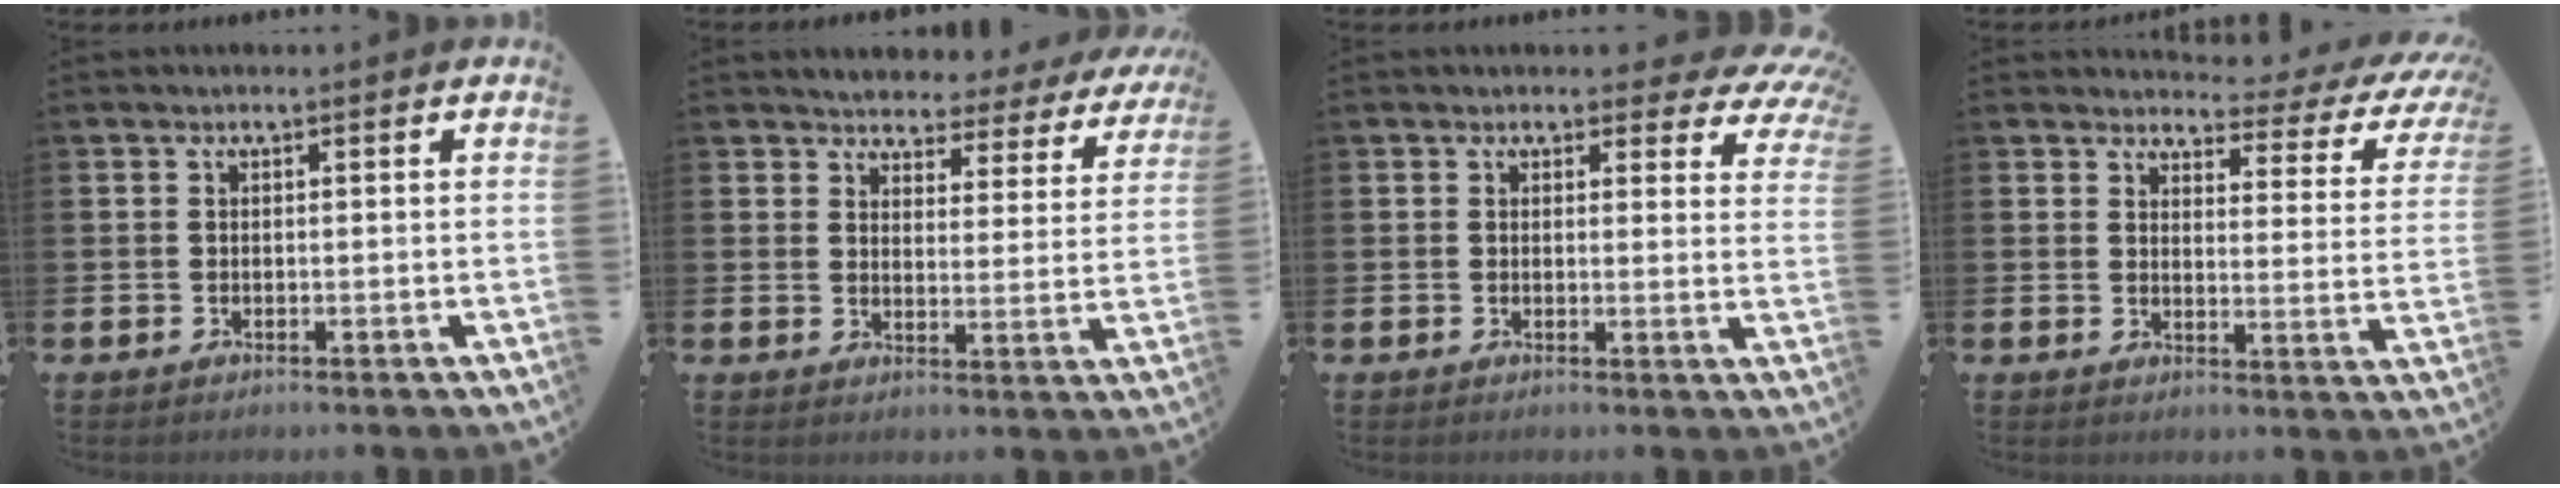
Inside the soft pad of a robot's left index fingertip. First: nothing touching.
{"total": 3.1, "force": [3.1, 0.8, 0.1], "torque": [-0.019, -0.031, 0.046]}
{"total": 2.5, "force": [1.9, 1.3, 0.8], "torque": [-0.007, -0.014, 0.028]}
{"total": 3.0, "force": [2.4, 1.3, 1.2], "torque": [-0.028, -0.031, 0.031]}